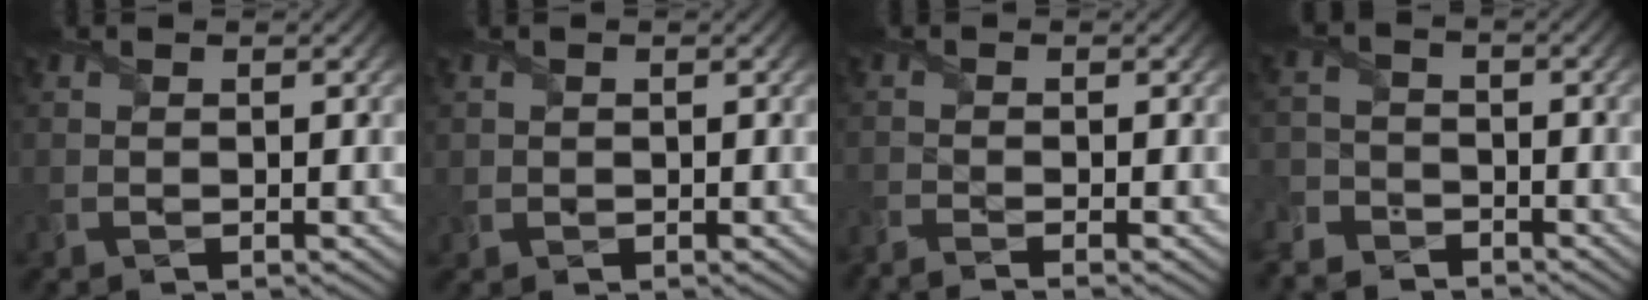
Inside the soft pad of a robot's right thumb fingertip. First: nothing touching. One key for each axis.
{"total": 1.0, "fx": 0.2, "fy": 0.9, "fz": -0.2, "tx": -0.002, "ty": -0.005, "tz": 0.000}
{"total": 2.3, "fx": -2.0, "fy": -0.3, "fz": 1.2, "tx": -0.028, "ty": -0.006, "tz": -0.046}
{"total": 5.4, "fx": -4.8, "fy": 2.4, "fz": 0.6, "tx": -0.019, "ty": -0.004, "tz": -0.108}